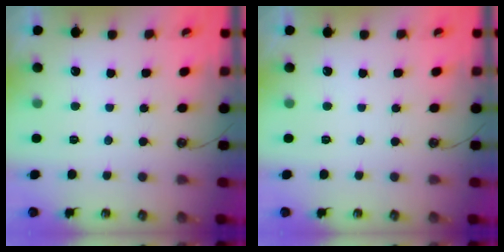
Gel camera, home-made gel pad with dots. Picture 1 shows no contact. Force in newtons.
{"total": 0.0}